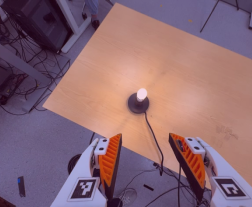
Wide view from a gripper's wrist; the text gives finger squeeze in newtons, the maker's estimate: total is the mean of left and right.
{"total": 0.0}